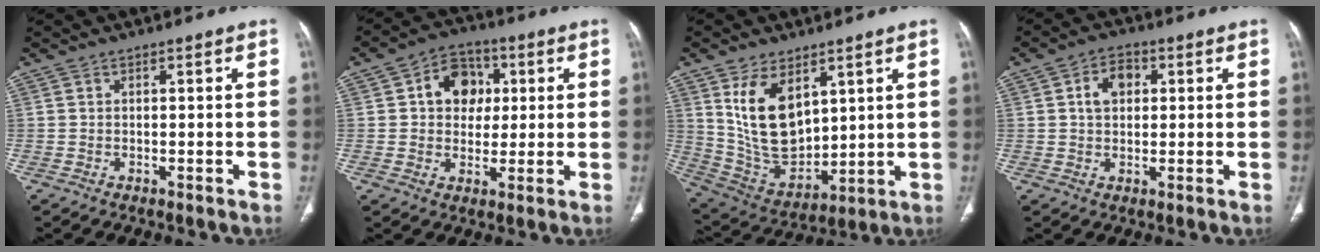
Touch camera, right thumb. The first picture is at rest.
{"total": 9.7, "force": [2.2, 7.7, 5.4], "torque": [-0.039, 0.005, 0.028]}
{"total": 15.1, "force": [5.7, 8.9, 10.8], "torque": [-0.163, -0.033, 0.135]}
{"total": 5.6, "force": [1.3, 4.0, 3.7], "torque": [-0.048, 0.009, 0.017]}